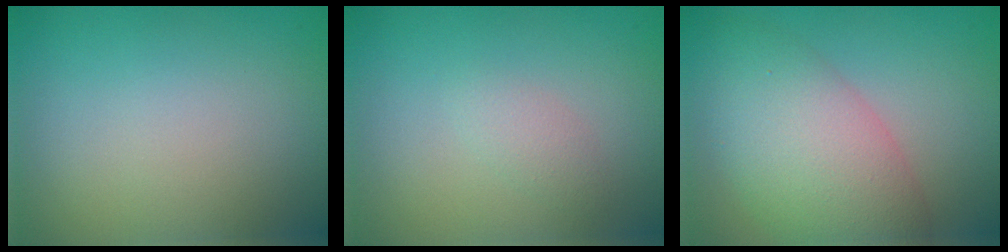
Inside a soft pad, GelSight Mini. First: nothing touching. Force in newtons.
{"total": 1.2, "press": 1.2, "slide": 0.0}
{"total": 7.7, "press": 7.7, "slide": 0.5}